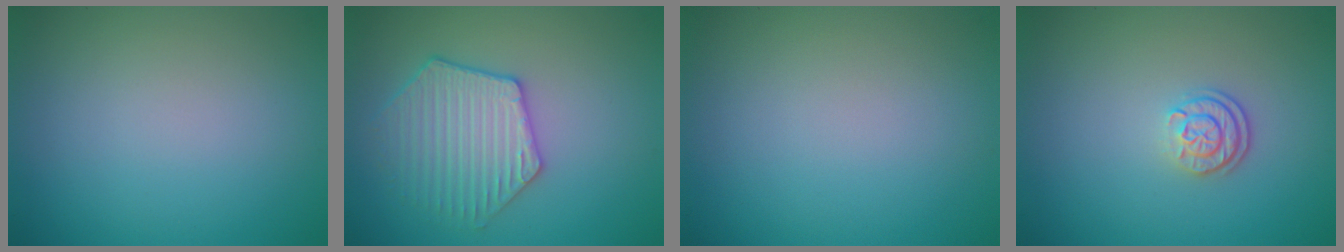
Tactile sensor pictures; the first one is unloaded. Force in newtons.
{"total": 4.2, "press": 4.1, "slide": 1.1}
{"total": 0.0}
{"total": 2.4, "press": 1.9, "slide": 1.5}